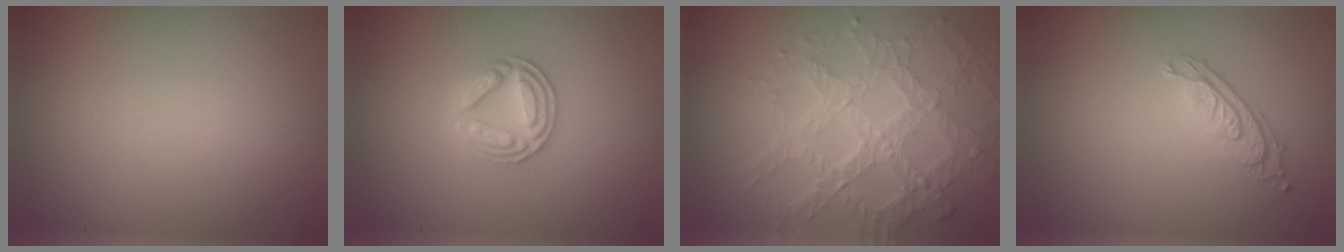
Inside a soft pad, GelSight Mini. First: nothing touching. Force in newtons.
{"total": 3.3, "press": 2.9, "slide": 1.6}
{"total": 7.8, "press": 5.6, "slide": 5.3}
{"total": 2.9, "press": 2.0, "slide": 2.0}